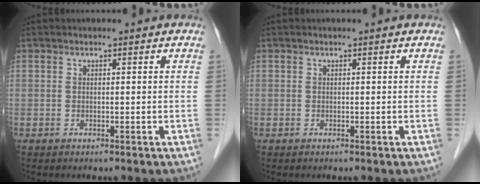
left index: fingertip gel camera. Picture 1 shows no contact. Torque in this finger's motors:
{"motor_torque": [-0.07, 0.09, 0.00, 0.00]}